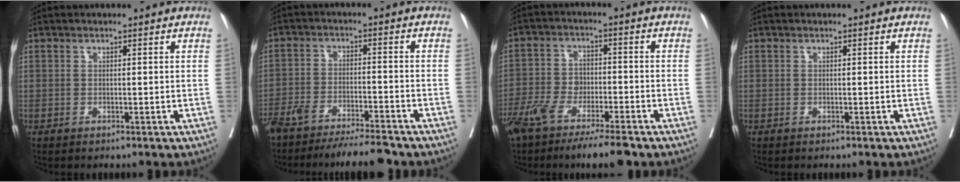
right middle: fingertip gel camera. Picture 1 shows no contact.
{"total": 11.7, "force": [-10.4, 0.8, 5.2], "torque": [-0.074, -0.009, -0.164]}
{"total": 11.2, "force": [-8.2, 3.0, 7.1], "torque": [-0.132, -0.011, -0.145]}
{"total": 0.0}